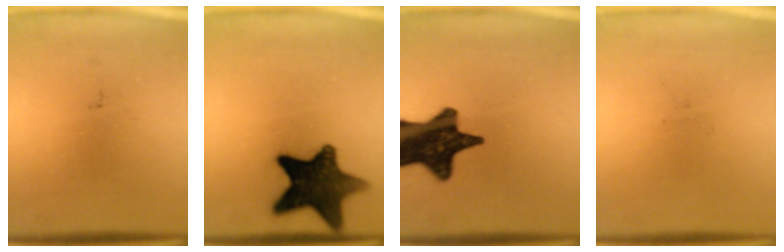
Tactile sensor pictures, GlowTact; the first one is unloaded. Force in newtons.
{"total": 14.4}
{"total": 16.6}
{"total": 0.0}